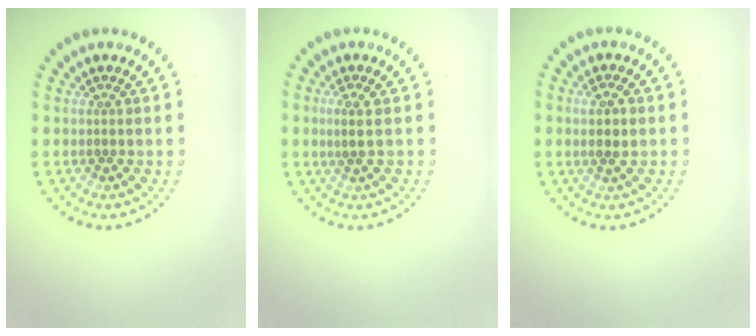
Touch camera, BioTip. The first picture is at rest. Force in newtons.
{"total": 1.7, "press": 1.4, "slide": 0.9}
{"total": 2.1, "press": 2.0, "slide": 0.6}